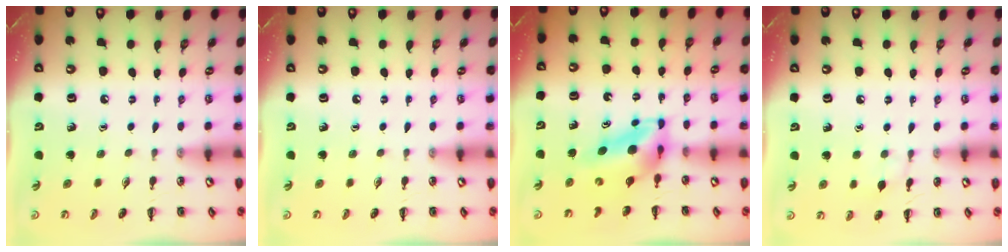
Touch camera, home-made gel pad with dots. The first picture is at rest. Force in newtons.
{"total": 0.0}
{"total": 5.8, "press": 5.6, "slide": 1.5}
{"total": 6.1, "press": 5.8, "slide": 1.9}